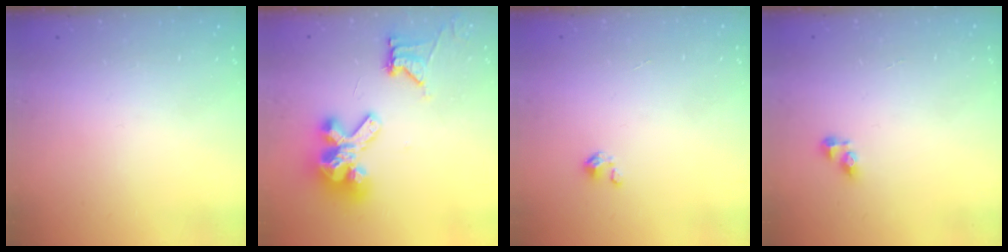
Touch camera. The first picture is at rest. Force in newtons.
{"total": 14.3, "press": 14.2, "slide": 1.7}
{"total": 0.0}
{"total": 3.4, "press": 3.4, "slide": 0.4}